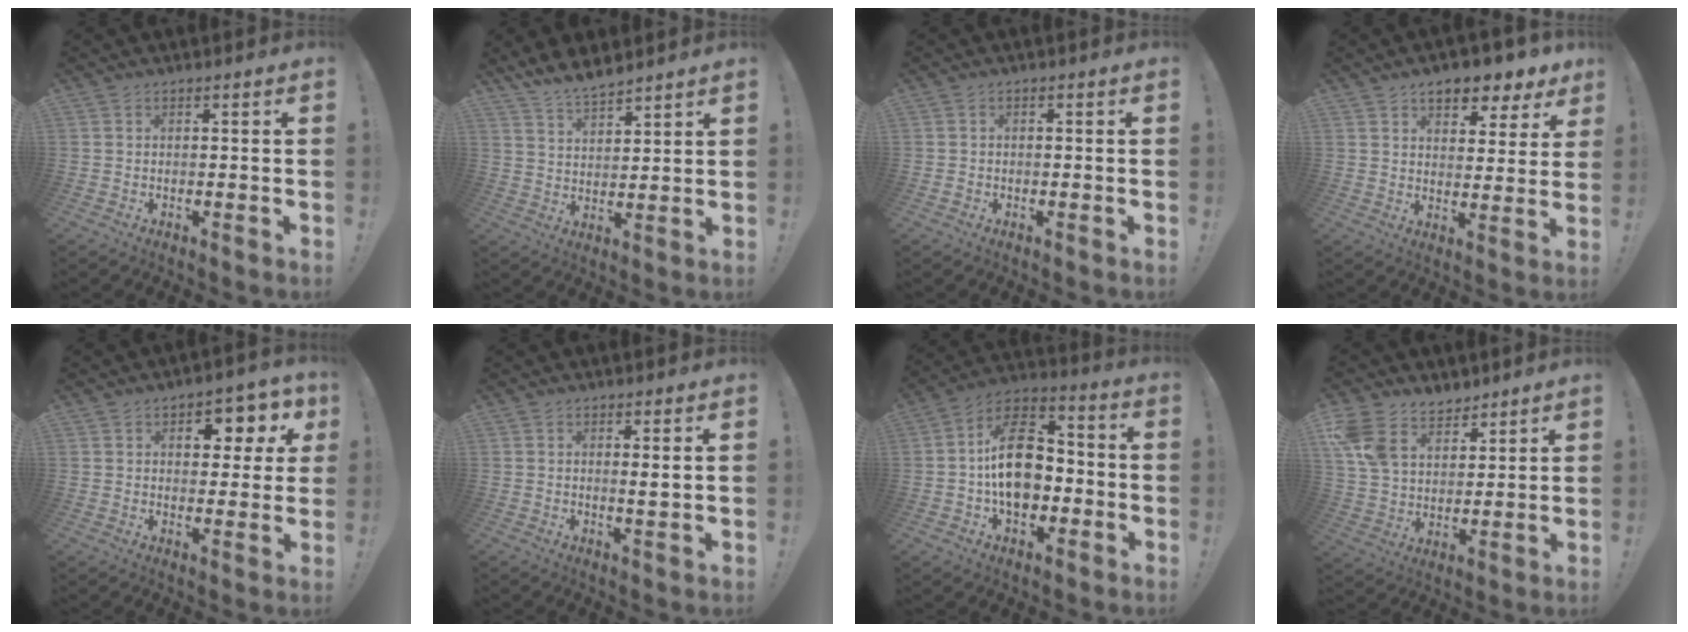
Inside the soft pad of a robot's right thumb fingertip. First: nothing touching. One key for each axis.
{"total": 7.4, "fx": 6.8, "fy": 1.7, "fz": 2.2, "tx": -0.046, "ty": -0.046, "tz": 0.129}
{"total": 1.1, "fx": -0.7, "fy": 0.8, "fz": 0.4, "tx": -0.005, "ty": 0.003, "tz": -0.014}
{"total": 8.4, "fx": 6.0, "fy": 4.2, "fz": 4.1, "tx": -0.047, "ty": -0.042, "tz": 0.106}
{"total": 7.7, "fx": 3.8, "fy": 4.9, "fz": 4.6, "tx": -0.051, "ty": -0.025, "tz": 0.067}
{"total": 2.4, "fx": 1.2, "fy": -0.1, "fz": 2.1, "tx": -0.027, "ty": -0.014, "tz": 0.015}
{"total": 18.7, "fx": -1.1, "fy": 13.2, "fz": 13.2, "tx": -0.201, "ty": 0.019, "tz": -0.015}
{"total": 13.9, "fx": 8.5, "fy": 9.3, "fz": 5.8, "tx": -0.112, "ty": -0.041, "tz": 0.171}